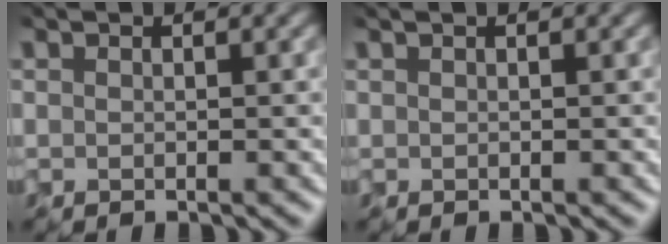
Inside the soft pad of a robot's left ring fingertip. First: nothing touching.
{"total": 1.3, "force": [0.8, 0.6, 0.9], "torque": [-0.003, 0.010, -0.006]}